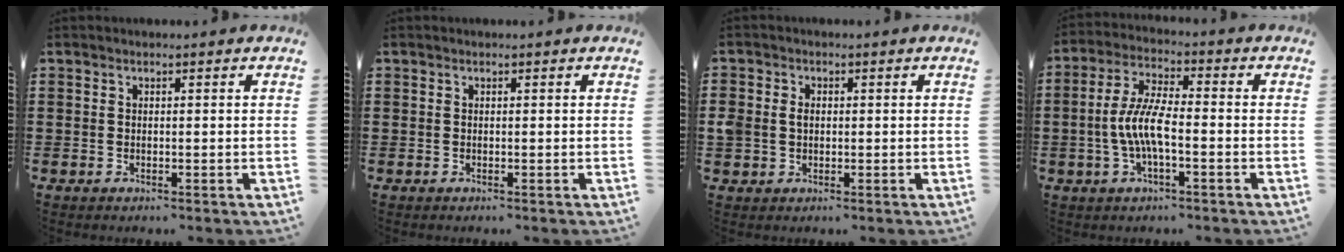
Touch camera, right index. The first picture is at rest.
{"total": 0.0}
{"total": 2.4, "force": [0.1, 2.0, 1.3], "torque": [-0.038, 0.008, -0.003]}
{"total": 7.2, "force": [-1.7, 2.2, 6.6], "torque": [-0.155, -0.012, -0.039]}